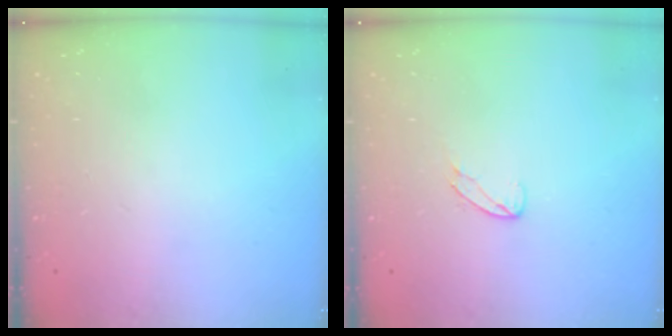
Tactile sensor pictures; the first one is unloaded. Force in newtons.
{"total": 4.3, "press": 4.3, "slide": 0.3}